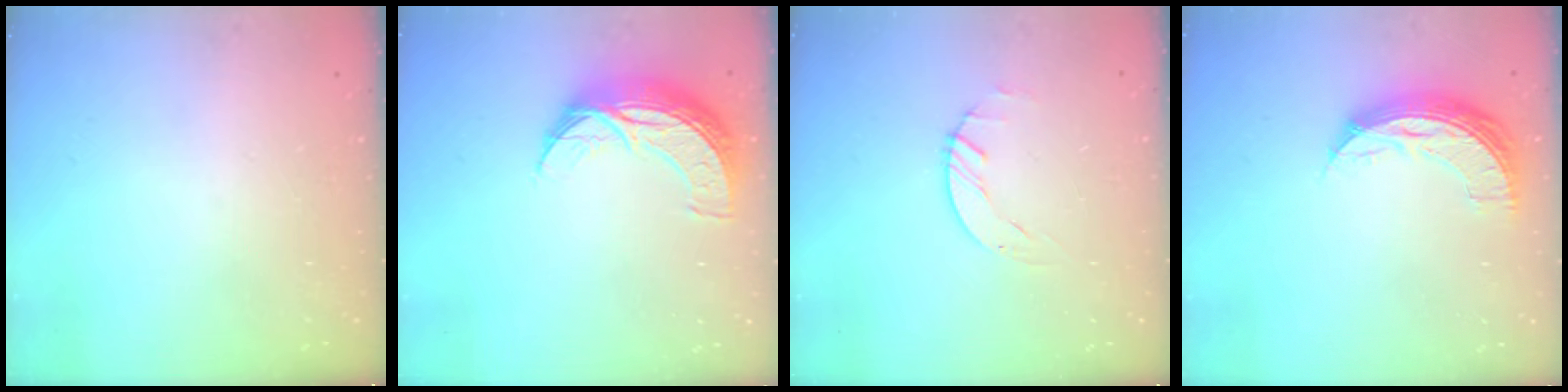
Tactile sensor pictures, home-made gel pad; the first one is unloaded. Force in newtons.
{"total": 10.9, "press": 10.9, "slide": 0.7}
{"total": 0.7, "press": 0.7, "slide": 0.2}
{"total": 9.1, "press": 9.1, "slide": 0.2}